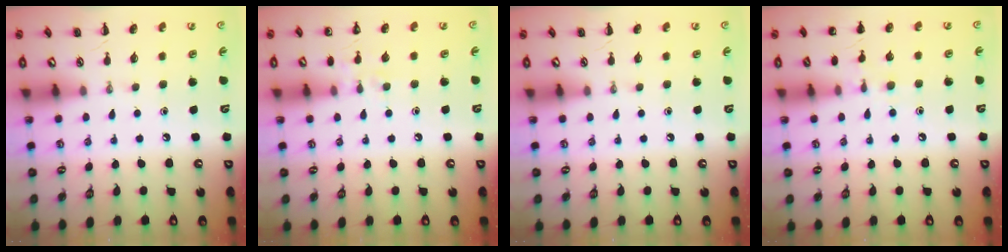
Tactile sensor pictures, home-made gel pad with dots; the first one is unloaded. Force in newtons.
{"total": 6.4, "press": 6.1, "slide": 1.8}
{"total": 0.0}
{"total": 7.4, "press": 7.2, "slide": 1.9}